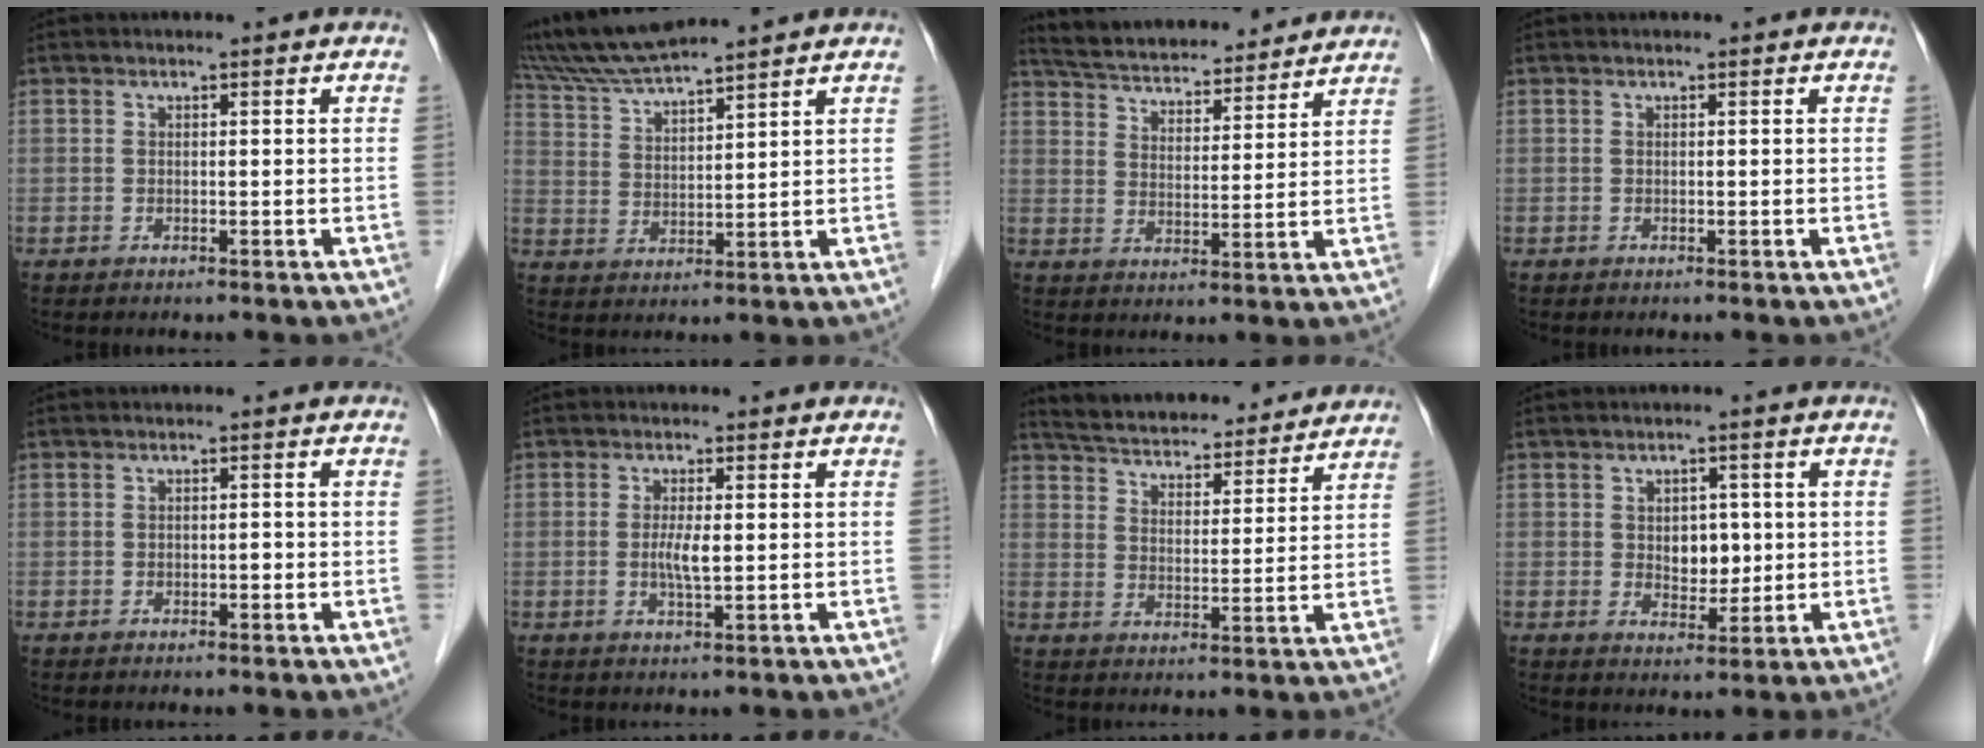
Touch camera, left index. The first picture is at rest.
{"total": 10.1, "force": [9.2, -0.5, 4.1], "torque": [-0.085, 0.027, 0.172]}
{"total": 18.3, "force": [17.0, 4.0, 5.6], "torque": [-0.096, 0.029, 0.253]}
{"total": 0.0}
{"total": 0.8, "force": [-0.3, 0.4, 0.7], "torque": [-0.009, 0.002, -0.006]}
{"total": 2.9, "force": [-0.1, 0.4, 2.8], "torque": [-0.059, -0.004, 0.000]}
{"total": 19.2, "force": [17.8, 4.7, 5.4], "torque": [-0.083, 0.023, 0.247]}
{"total": 4.2, "force": [0.4, 3.0, 3.0], "torque": [-0.041, 0.006, 0.013]}